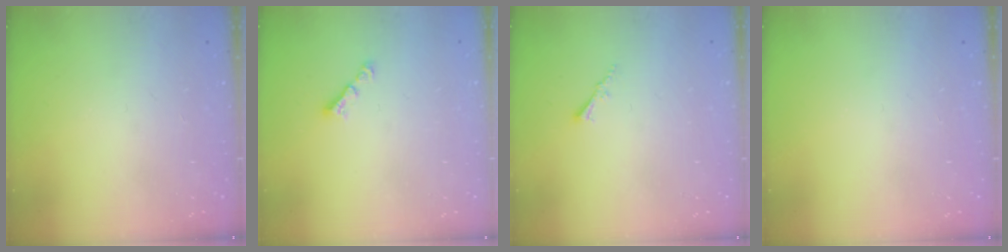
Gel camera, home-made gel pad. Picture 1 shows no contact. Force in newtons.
{"total": 3.1, "press": 3.1, "slide": 0.1}
{"total": 1.5, "press": 1.5, "slide": 0.4}
{"total": 0.0}